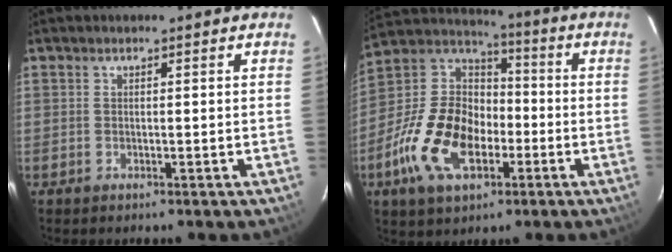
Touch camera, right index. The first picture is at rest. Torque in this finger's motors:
{"motor_torque": [2.14, 0.00, 1.05, 0.21]}